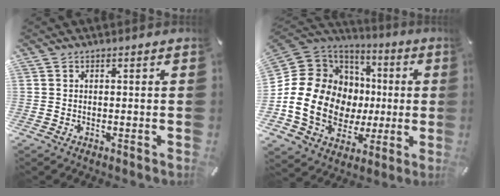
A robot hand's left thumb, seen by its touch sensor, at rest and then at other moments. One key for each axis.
{"total": 19.8, "fx": -1.3, "fy": 16.2, "fz": 11.3, "tx": -0.249, "ty": -0.013, "tz": -0.004}